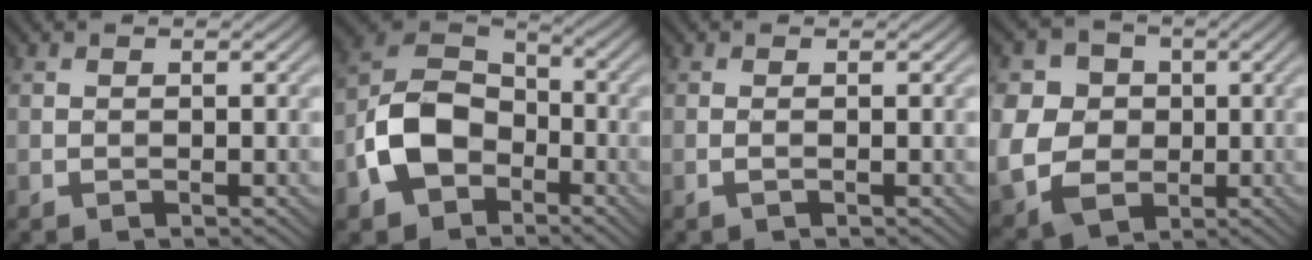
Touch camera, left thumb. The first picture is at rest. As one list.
[{"total": 10.1, "force": [-4.0, 7.2, 6.0], "torque": [-0.133, -0.002, -0.097]}, {"total": 0.7, "force": [-0.2, 0.0, 0.6], "torque": [-0.016, 0.000, -0.006]}, {"total": 10.3, "force": [-0.3, 9.2, 4.7], "torque": [-0.140, -0.014, -0.021]}]